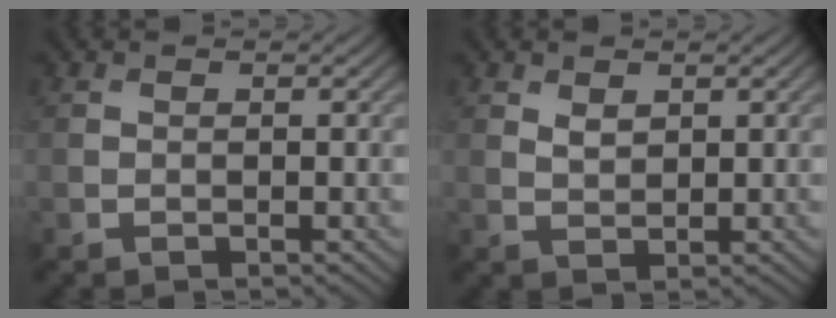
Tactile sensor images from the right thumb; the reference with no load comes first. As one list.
[{"total": 1.5, "force": [0.9, 0.8, 0.9], "torque": [-0.019, -0.003, 0.021]}]